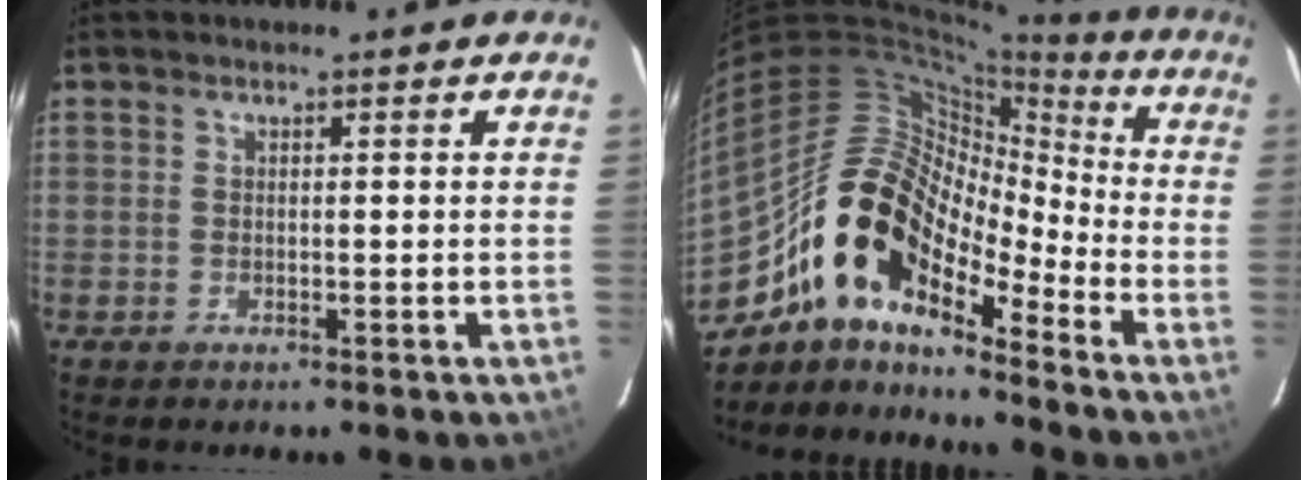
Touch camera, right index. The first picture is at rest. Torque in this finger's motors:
{"motor_torque": [0.90, -0.68, 1.05, 0.21]}